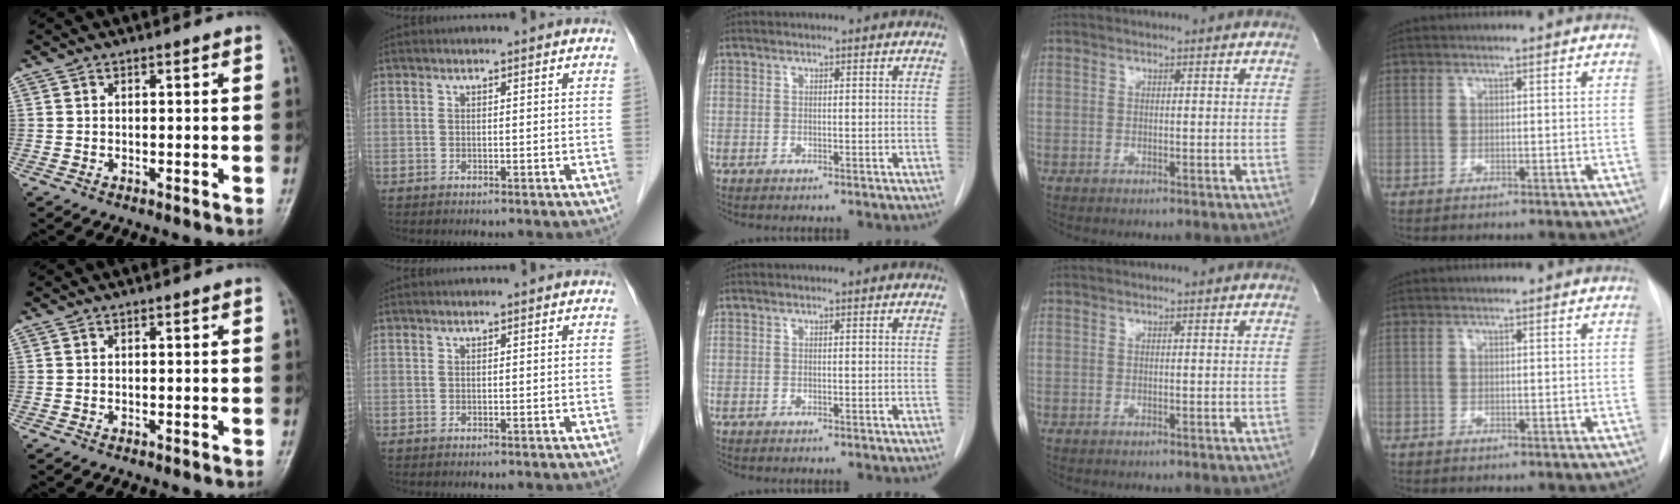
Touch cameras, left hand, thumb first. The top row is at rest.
{}